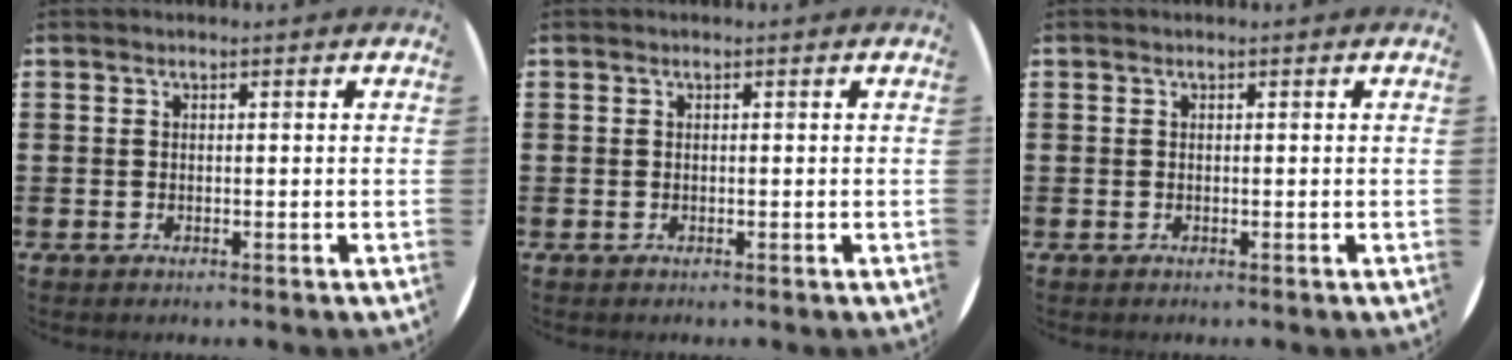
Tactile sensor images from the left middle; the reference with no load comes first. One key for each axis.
{"total": 0.0}
{"total": 0.0}